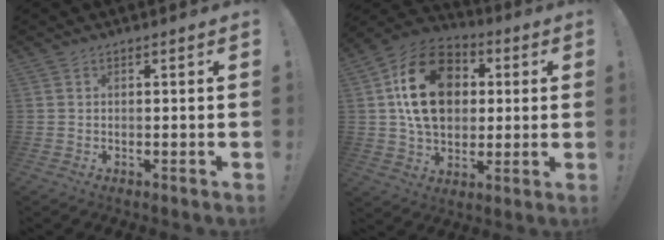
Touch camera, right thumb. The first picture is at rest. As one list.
[{"total": 21.3, "force": [4.1, 15.8, 13.6], "torque": [-0.212, 0.003, 0.074]}]